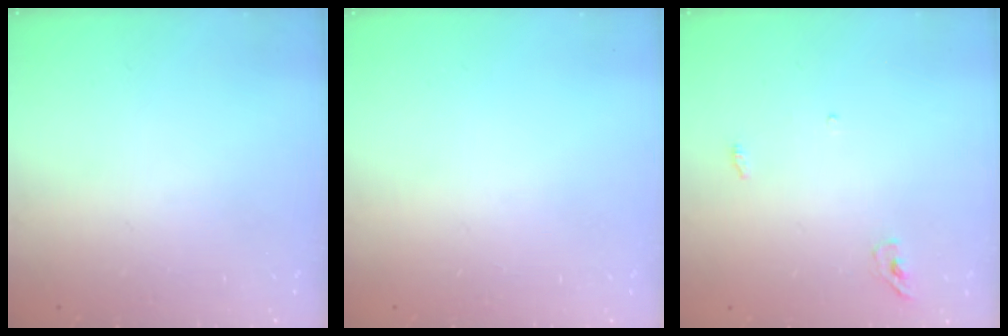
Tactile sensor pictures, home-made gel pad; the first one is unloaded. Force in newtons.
{"total": 0.0}
{"total": 3.7, "press": 3.5, "slide": 1.1}